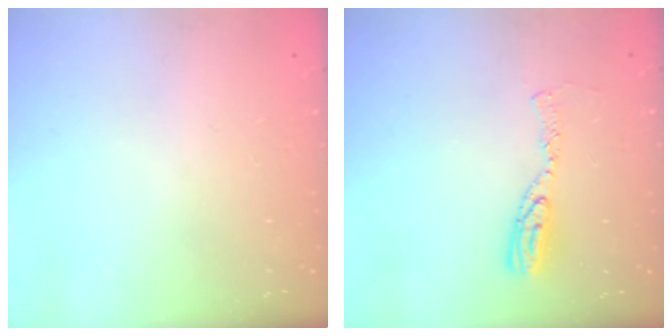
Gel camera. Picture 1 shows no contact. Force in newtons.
{"total": 8.2, "press": 8.1, "slide": 0.7}